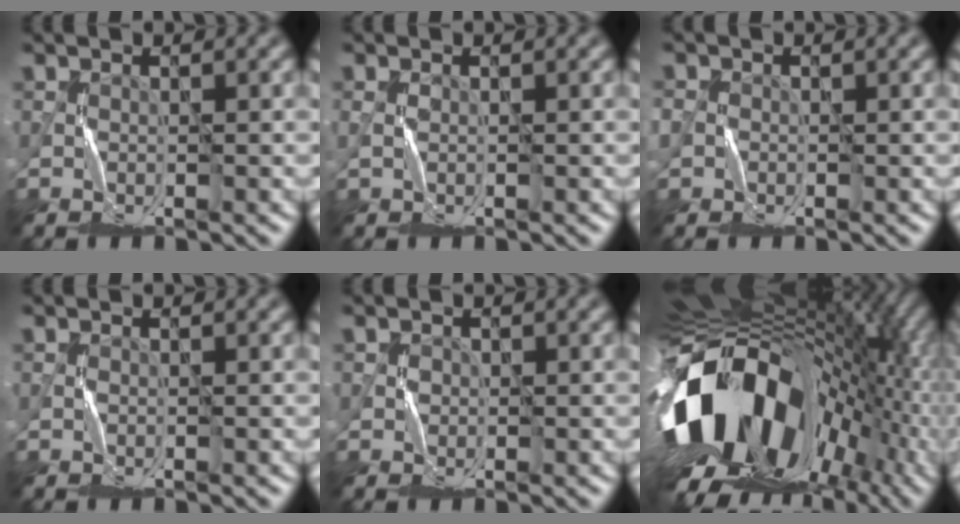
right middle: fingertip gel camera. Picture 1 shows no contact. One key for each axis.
{"total": 0.0}
{"total": 1.0, "fx": -0.2, "fy": 1.0, "fz": 0.1, "tx": -0.003, "ty": 0.001, "tz": -0.007}
{"total": 0.0}
{"total": 1.0, "fx": 0.1, "fy": 1.0, "fz": -0.1, "tx": 0.002, "ty": 0.002, "tz": 0.003}
{"total": 18.1, "fx": -2.3, "fy": 12.2, "fz": 13.1, "tx": -0.250, "ty": -0.006, "tz": -0.039}